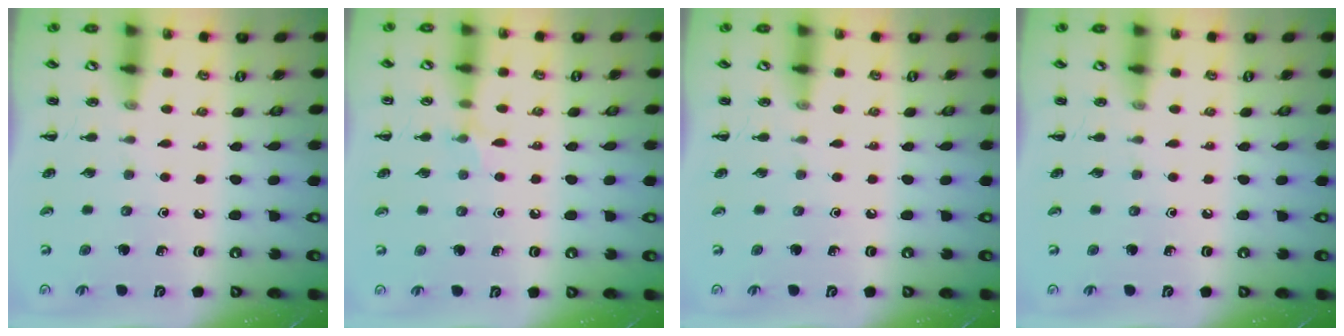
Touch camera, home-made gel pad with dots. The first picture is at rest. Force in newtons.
{"total": 5.5, "press": 5.2, "slide": 1.6}
{"total": 0.0}
{"total": 0.0}